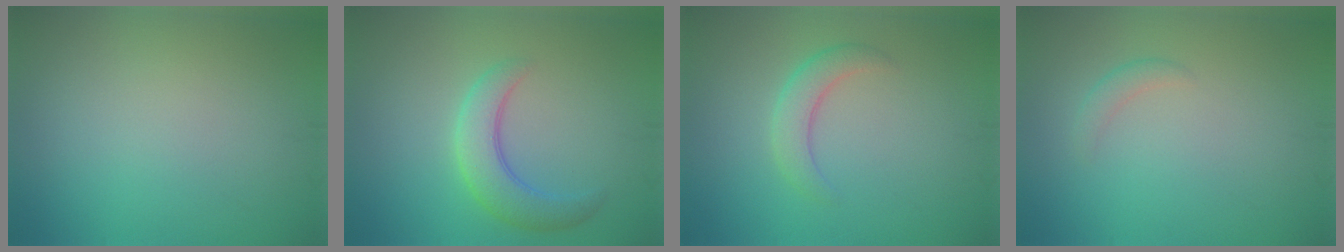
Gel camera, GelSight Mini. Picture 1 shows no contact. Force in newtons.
{"total": 4.0, "press": 4.0, "slide": 0.2}
{"total": 2.6, "press": 2.6, "slide": 0.3}
{"total": 1.1, "press": 1.1, "slide": 0.0}